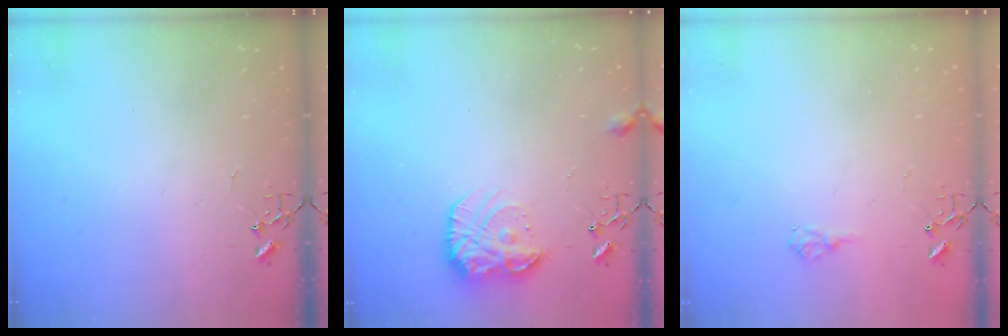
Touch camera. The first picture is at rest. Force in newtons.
{"total": 14.1, "press": 14.1, "slide": 0.8}
{"total": 6.8, "press": 6.8, "slide": 0.9}